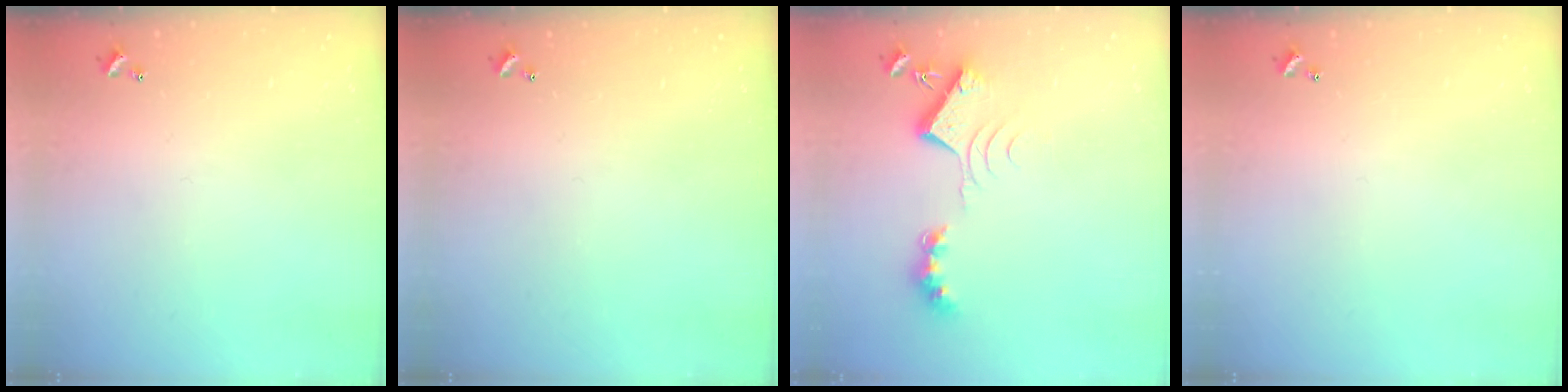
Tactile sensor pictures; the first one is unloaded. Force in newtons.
{"total": 0.0}
{"total": 8.7, "press": 8.6, "slide": 1.1}
{"total": 0.0}